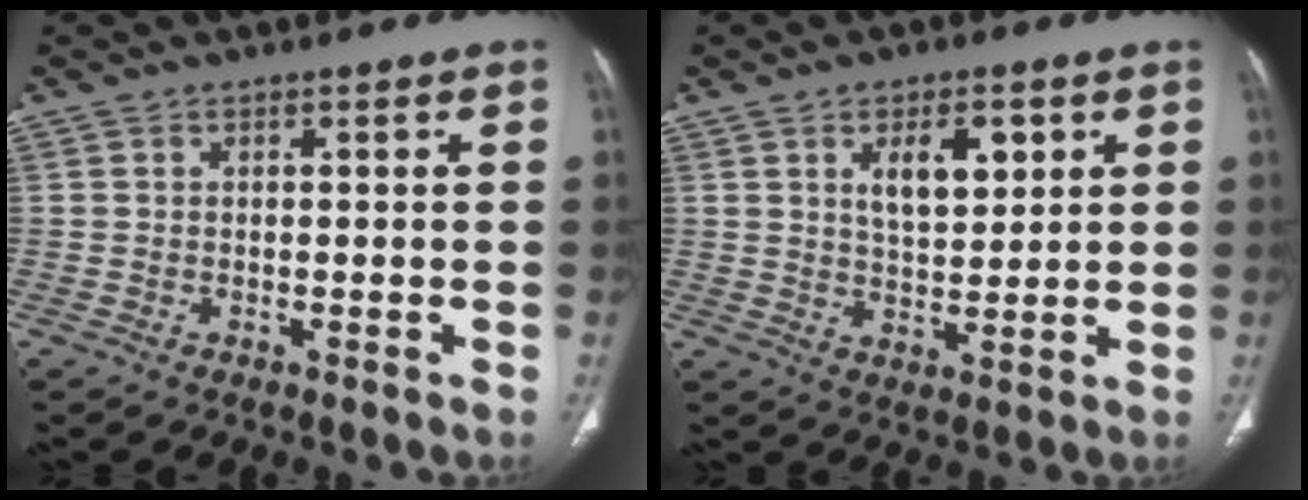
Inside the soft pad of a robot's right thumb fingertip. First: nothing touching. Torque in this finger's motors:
{"motor_torque": [-0.48, 0.61, 0.70, 0.85, 0.08]}